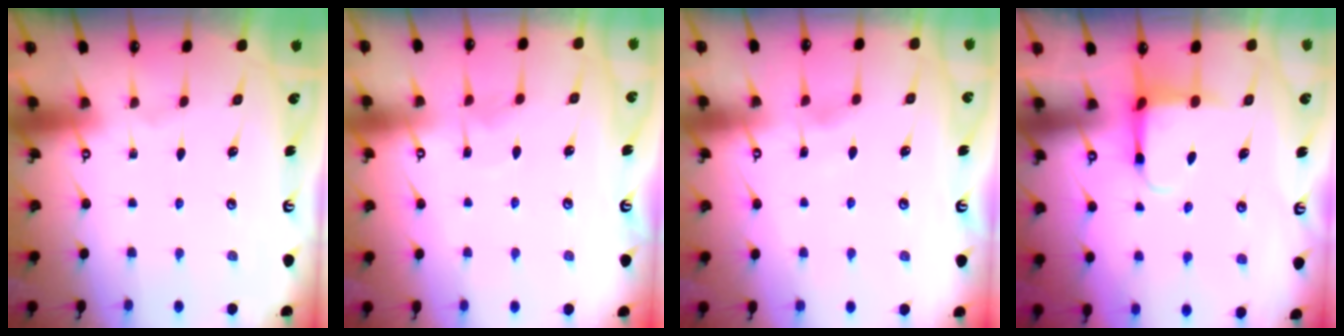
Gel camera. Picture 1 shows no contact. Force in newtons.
{"total": 5.3, "press": 5.3, "slide": 0.6}
{"total": 2.2, "press": 2.2, "slide": 0.2}
{"total": 4.2, "press": 4.1, "slide": 1.0}